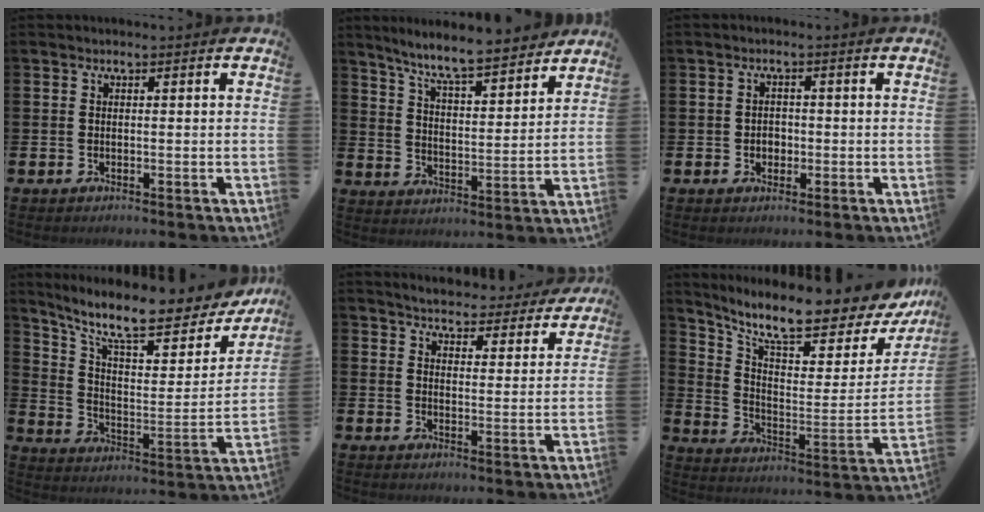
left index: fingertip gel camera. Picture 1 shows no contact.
{"total": 8.0, "force": [7.5, 0.5, 2.6], "torque": [-0.075, -0.054, 0.130]}
{"total": 1.9, "force": [-0.3, 1.7, 0.8], "torque": [-0.010, 0.005, -0.012]}
{"total": 12.0, "force": [9.9, 2.9, 6.1], "torque": [-0.141, -0.066, 0.165]}
{"total": 4.6, "force": [4.6, 0.7, 0.3], "torque": [-0.021, -0.035, 0.077]}
{"total": 10.7, "force": [9.2, 2.0, 5.1], "torque": [-0.110, -0.081, 0.151]}